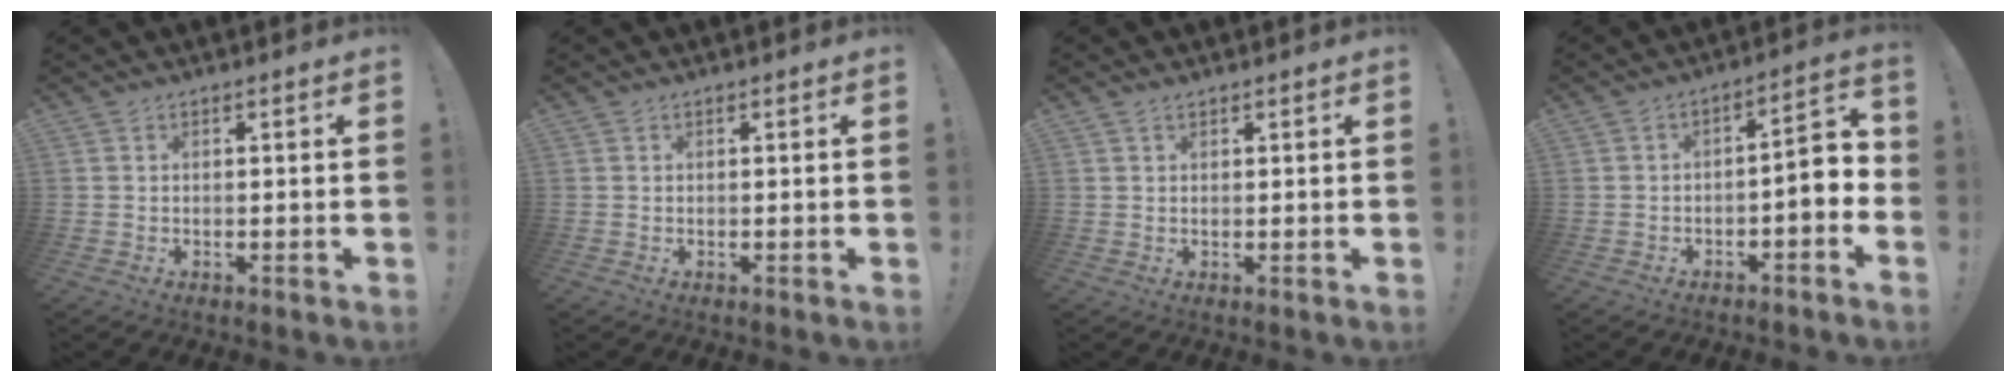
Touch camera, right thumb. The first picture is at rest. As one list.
[{"total": 0.0}, {"total": 0.8, "force": [0.6, 0.4, 0.4], "torque": [-0.007, -0.001, 0.012]}, {"total": 5.4, "force": [-2.5, 1.2, 4.6], "torque": [-0.072, 0.003, -0.048]}]